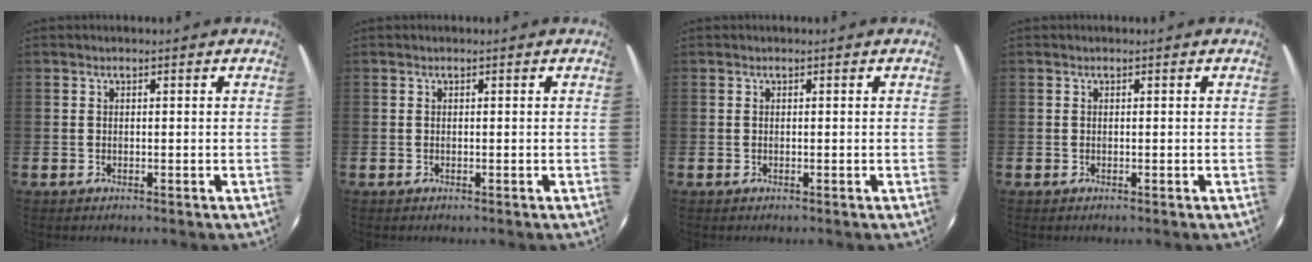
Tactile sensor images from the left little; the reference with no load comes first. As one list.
[{"total": 0.0}, {"total": 0.0}, {"total": 0.0}]